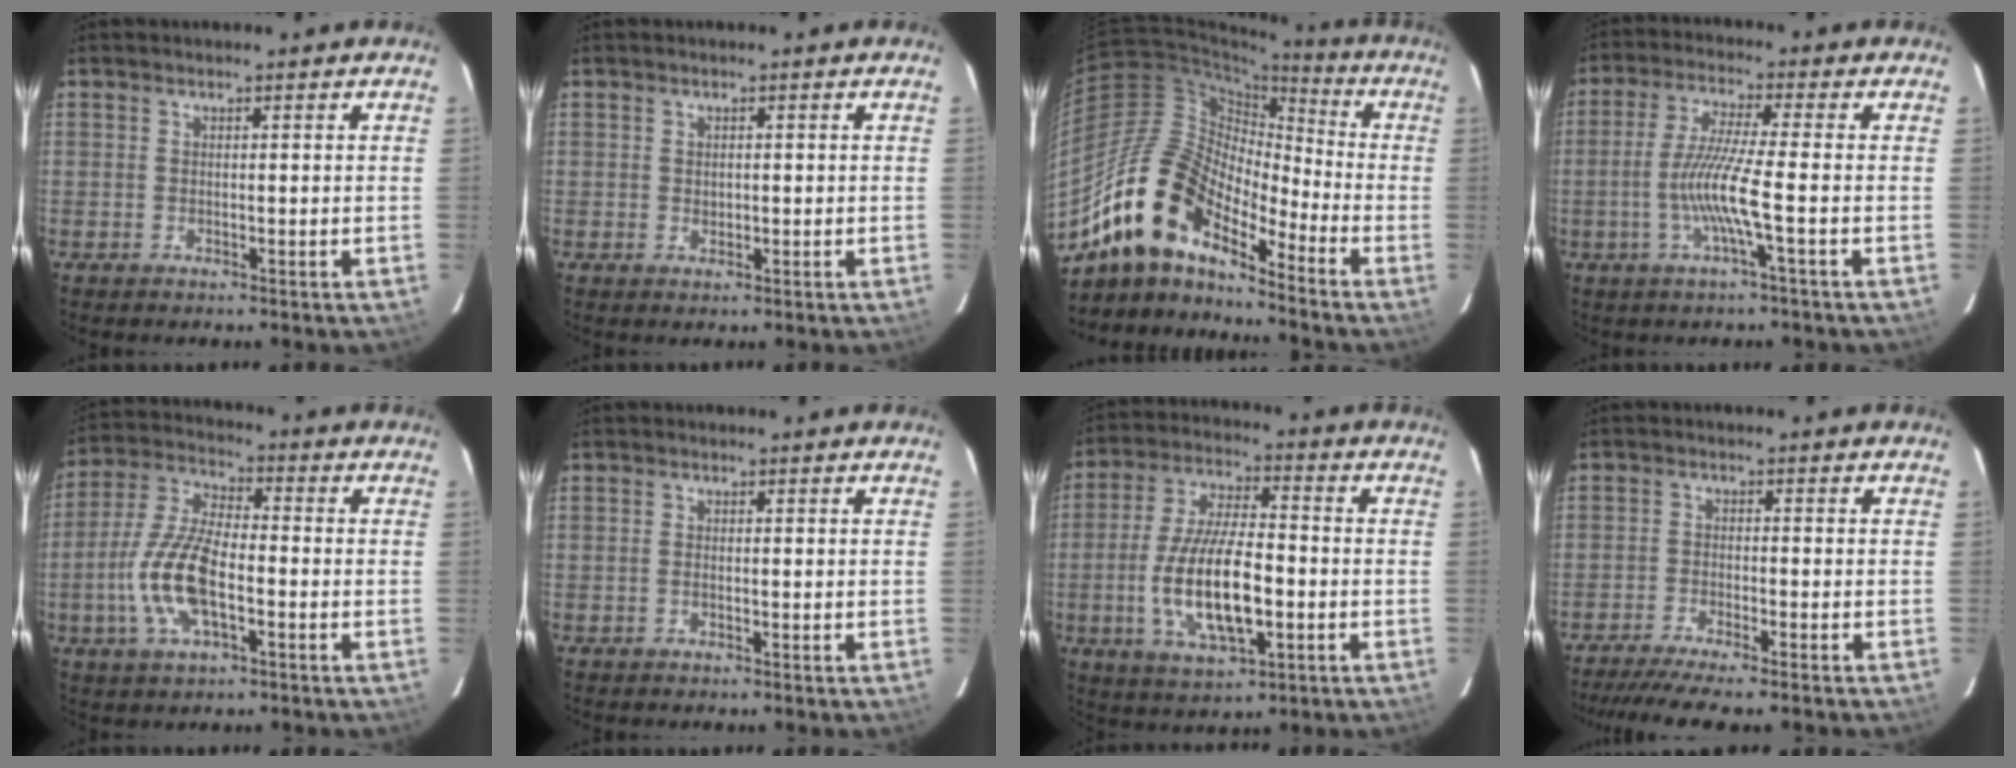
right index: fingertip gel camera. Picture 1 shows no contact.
{"total": 1.0, "force": [0.1, 0.9, 0.4], "torque": [-0.005, 0.000, 0.003]}
{"total": 15.2, "force": [-12.1, 5.3, 7.7], "torque": [-0.130, 0.001, -0.243]}
{"total": 8.3, "force": [-2.6, -1.0, 7.8], "torque": [-0.162, -0.007, -0.049]}
{"total": 12.9, "force": [-3.7, 5.0, 11.3], "torque": [-0.244, 0.001, -0.075]}
{"total": 0.7, "force": [-0.3, 0.3, 0.5], "torque": [-0.012, 0.001, -0.006]}
{"total": 15.4, "force": [-3.7, 5.7, 13.9], "torque": [-0.283, -0.009, -0.060]}
{"total": 8.5, "force": [-7.5, 0.1, 4.1], "torque": [-0.097, -0.023, -0.123]}